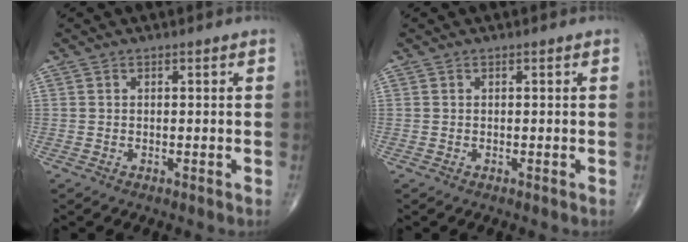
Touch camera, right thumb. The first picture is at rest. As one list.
[{"total": 0.0}]